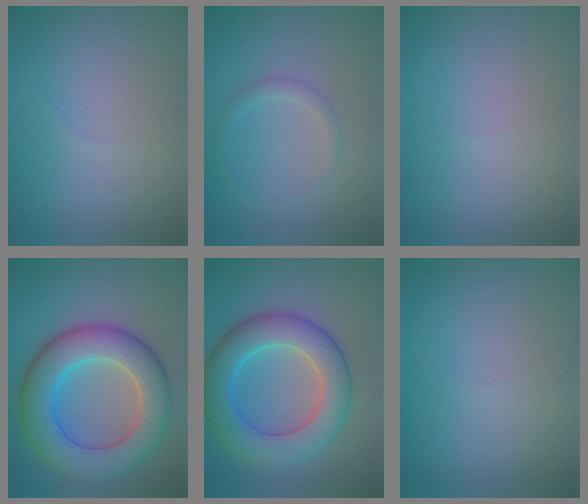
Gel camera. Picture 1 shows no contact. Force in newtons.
{"total": 1.2, "press": 1.2, "slide": 0.1}
{"total": 0.0}
{"total": 10.0, "press": 9.9, "slide": 0.2}
{"total": 8.3, "press": 8.3, "slide": 0.1}
{"total": 0.0}